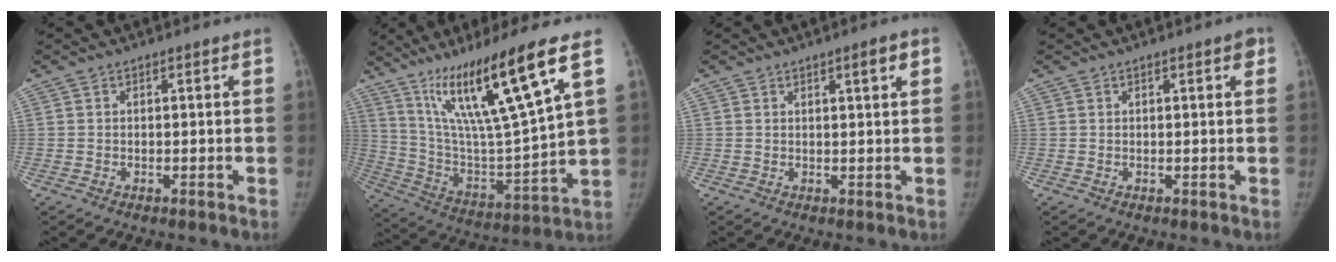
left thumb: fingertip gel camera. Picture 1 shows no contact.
{"total": 22.2, "force": [12.1, 1.7, 18.5], "torque": [-0.315, -0.051, 0.216]}
{"total": 2.4, "force": [1.1, 0.4, 2.1], "torque": [-0.025, -0.004, 0.016]}
{"total": 1.5, "force": [0.7, 0.5, 1.3], "torque": [-0.011, 0.001, 0.007]}